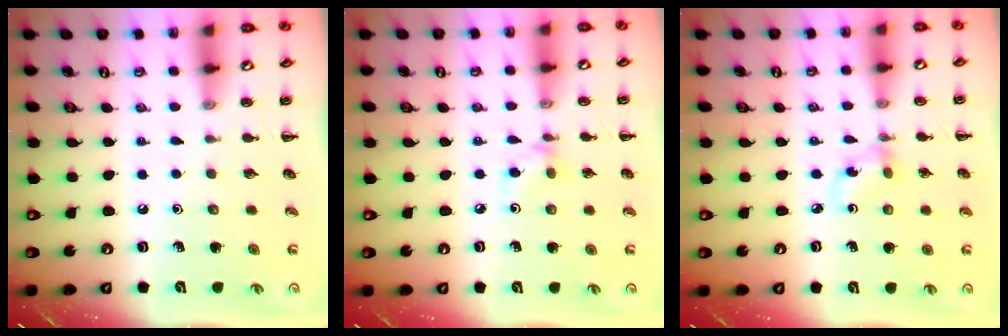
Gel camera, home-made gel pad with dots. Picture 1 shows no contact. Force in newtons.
{"total": 4.7, "press": 4.4, "slide": 1.5}
{"total": 2.9, "press": 2.7, "slide": 0.9}